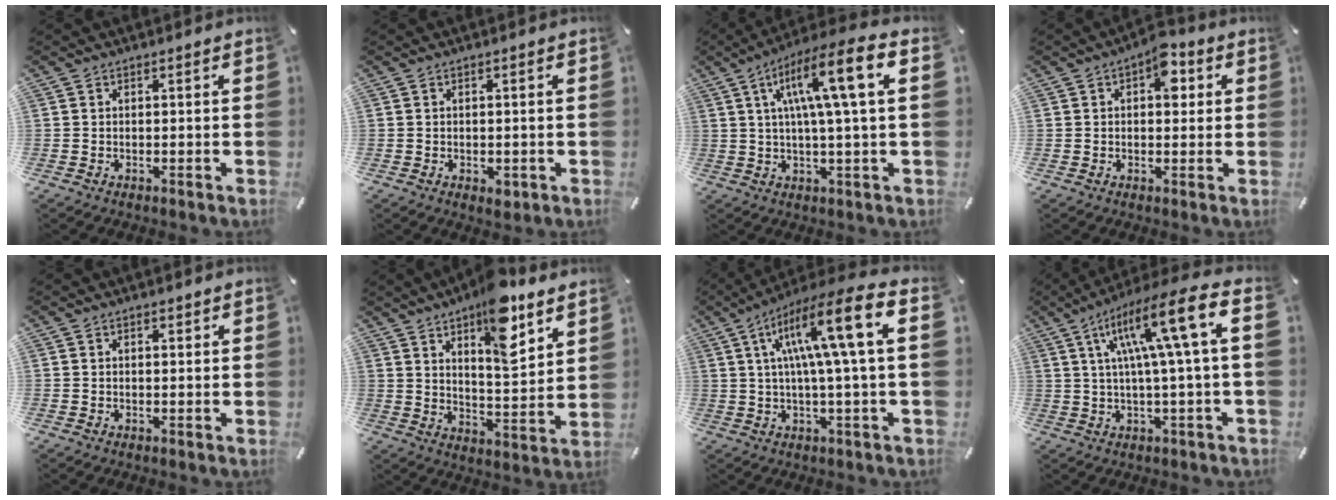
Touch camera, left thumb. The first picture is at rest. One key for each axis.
{"total": 1.9, "fx": -0.6, "fy": 1.3, "fz": 1.2, "tx": -0.019, "ty": 0.002, "tz": -0.009}
{"total": 14.4, "fx": 4.2, "fy": 2.4, "fz": 13.5, "tx": -0.230, "ty": -0.004, "tz": 0.062}
{"total": 6.5, "fx": 2.1, "fy": 3.7, "fz": 4.9, "tx": -0.053, "ty": -0.004, "tz": 0.026}
{"total": 0.9, "fx": 0.4, "fy": 0.5, "fz": 0.6, "tx": -0.011, "ty": 0.004, "tz": 0.006}
{"total": 14.3, "fx": 9.5, "fy": 5.3, "fz": 9.3, "tx": -0.131, "ty": -0.057, "tz": 0.160}
{"total": 16.9, "fx": 4.7, "fy": 2.1, "fz": 16.1, "tx": -0.279, "ty": -0.010, "tz": 0.062}
{"total": 17.3, "fx": 5.4, "fy": 2.0, "fz": 16.3, "tx": -0.283, "ty": -0.014, "tz": 0.072}